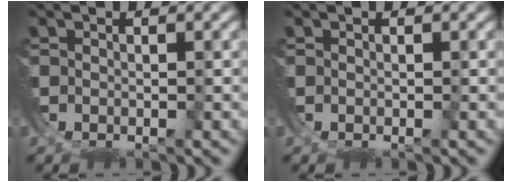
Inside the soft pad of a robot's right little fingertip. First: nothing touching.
{"total": 0.0}